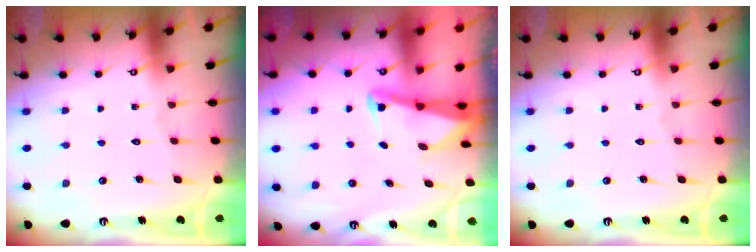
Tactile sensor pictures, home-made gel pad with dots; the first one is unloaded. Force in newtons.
{"total": 2.5, "press": 2.5, "slide": 0.4}
{"total": 0.0}